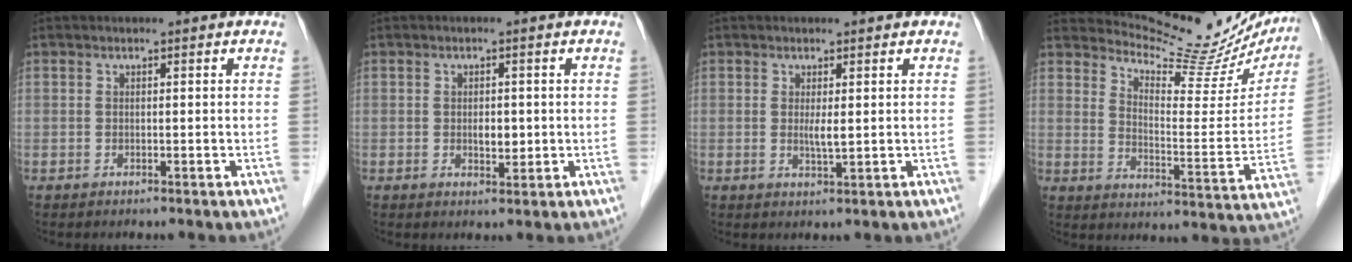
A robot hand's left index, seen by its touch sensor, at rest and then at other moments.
{"total": 2.3, "force": [-0.2, 1.3, 1.9], "torque": [-0.031, -0.004, -0.001]}
{"total": 1.9, "force": [0.1, 0.2, 1.9], "torque": [-0.037, -0.008, 0.005]}
{"total": 18.3, "force": [17.5, 3.4, 4.2], "torque": [-0.057, -0.065, 0.216]}